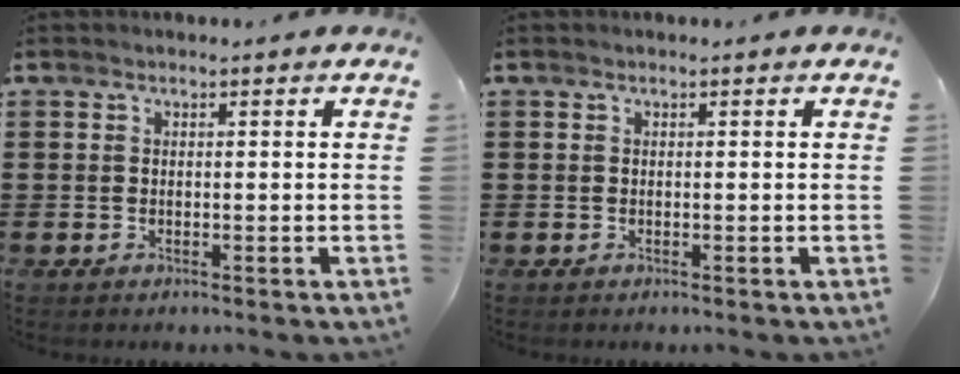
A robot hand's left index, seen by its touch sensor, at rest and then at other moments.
{"total": 0.0}